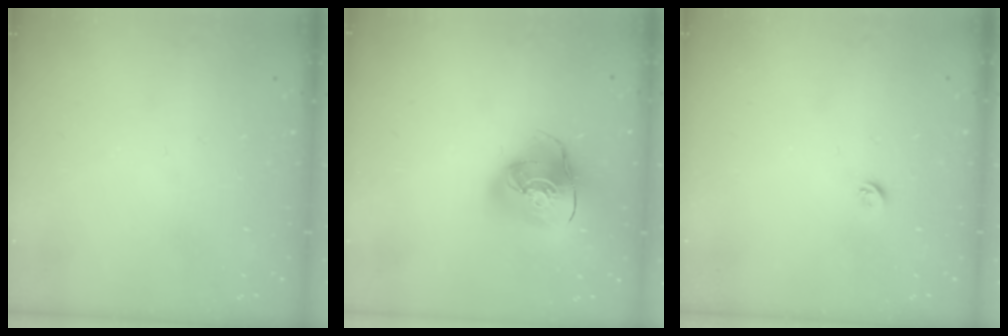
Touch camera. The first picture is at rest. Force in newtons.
{"total": 13.8, "press": 13.6, "slide": 2.0}
{"total": 4.3, "press": 4.3, "slide": 0.4}